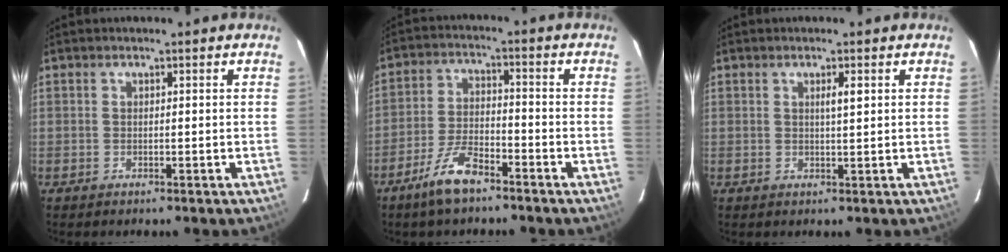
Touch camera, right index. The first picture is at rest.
{"total": 7.2, "force": [-5.2, 1.9, 4.5], "torque": [-0.099, -0.006, -0.102]}
{"total": 1.7, "force": [0.6, 0.0, 1.5], "torque": [-0.028, 0.000, 0.009]}